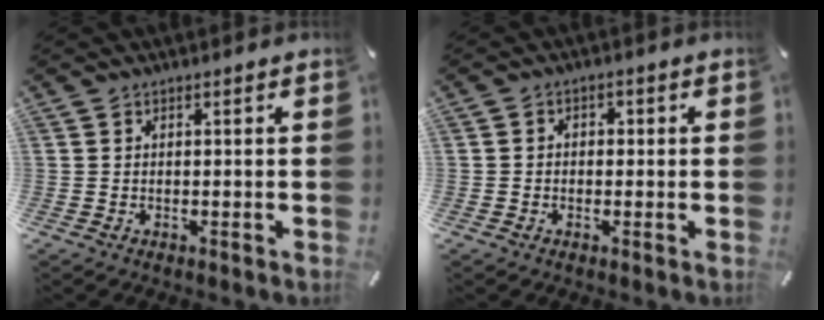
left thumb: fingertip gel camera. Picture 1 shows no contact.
{"total": 2.1, "force": [-0.9, 1.7, 0.8], "torque": [-0.014, 0.011, -0.021]}